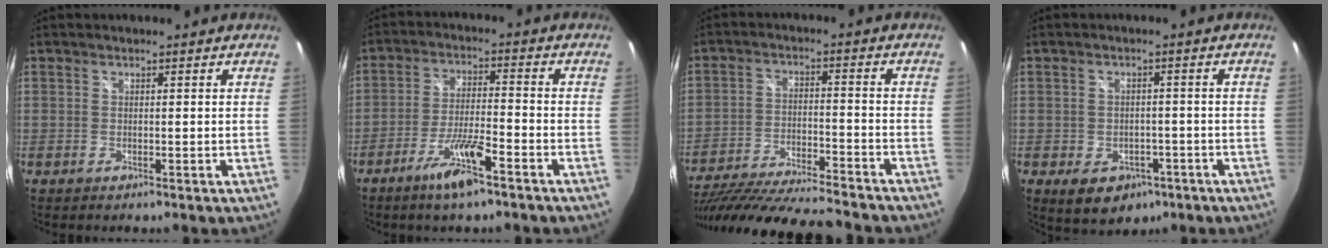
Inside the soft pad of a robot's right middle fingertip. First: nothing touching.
{"total": 8.5, "force": [-5.6, 1.0, 6.3], "torque": [-0.133, -0.007, -0.101]}
{"total": 23.6, "force": [-20.5, 3.2, 11.4], "torque": [-0.216, -0.055, -0.321]}
{"total": 7.9, "force": [-4.2, 5.6, 3.7], "torque": [-0.074, -0.004, -0.044]}